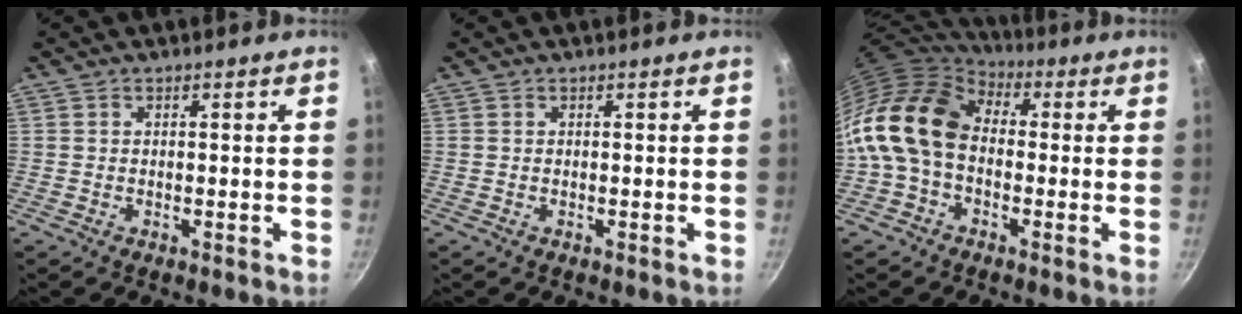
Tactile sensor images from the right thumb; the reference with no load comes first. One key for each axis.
{"total": 0.0}
{"total": 17.0, "fx": -0.4, "fy": 12.2, "fz": 11.8, "tx": -0.219, "ty": 0.035, "tz": -0.027}